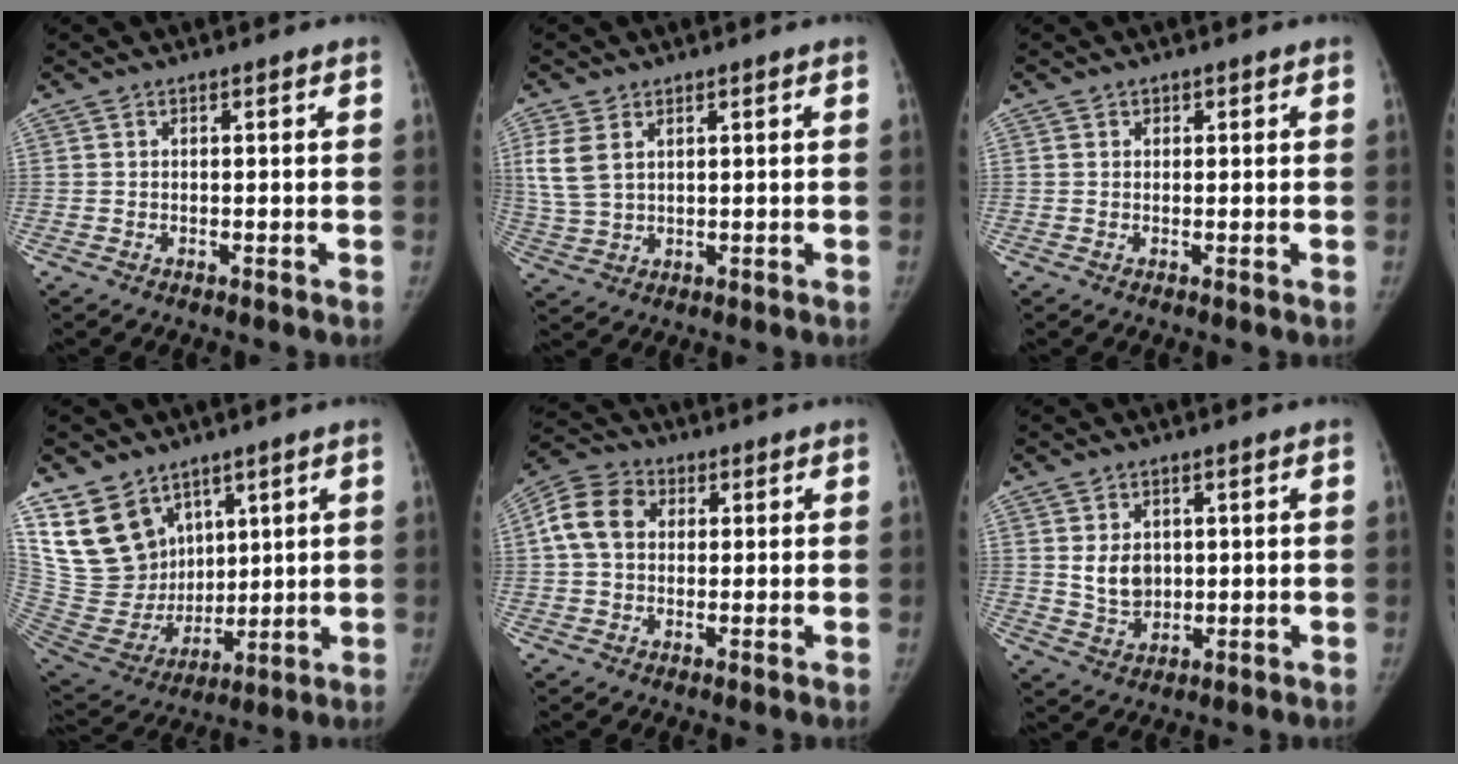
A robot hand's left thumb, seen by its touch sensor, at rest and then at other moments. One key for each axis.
{"total": 6.7, "fx": 2.5, "fy": 4.4, "fz": 4.4, "tx": -0.098, "ty": -0.002, "tz": 0.058}
{"total": 1.1, "fx": 0.4, "fy": 1.0, "fz": 0.0, "tx": 0.014, "ty": 0.000, "tz": 0.002}
{"total": 16.4, "fx": 9.7, "fy": 11.5, "fz": 6.5, "tx": -0.091, "ty": -0.040, "tz": 0.210}
{"total": 9.4, "fx": 1.9, "fy": 7.4, "fz": 5.5, "tx": -0.093, "ty": 0.018, "tz": 0.026}
{"total": 6.1, "fx": 1.2, "fy": 4.7, "fz": 3.7, "tx": -0.041, "ty": -0.014, "tz": 0.034}